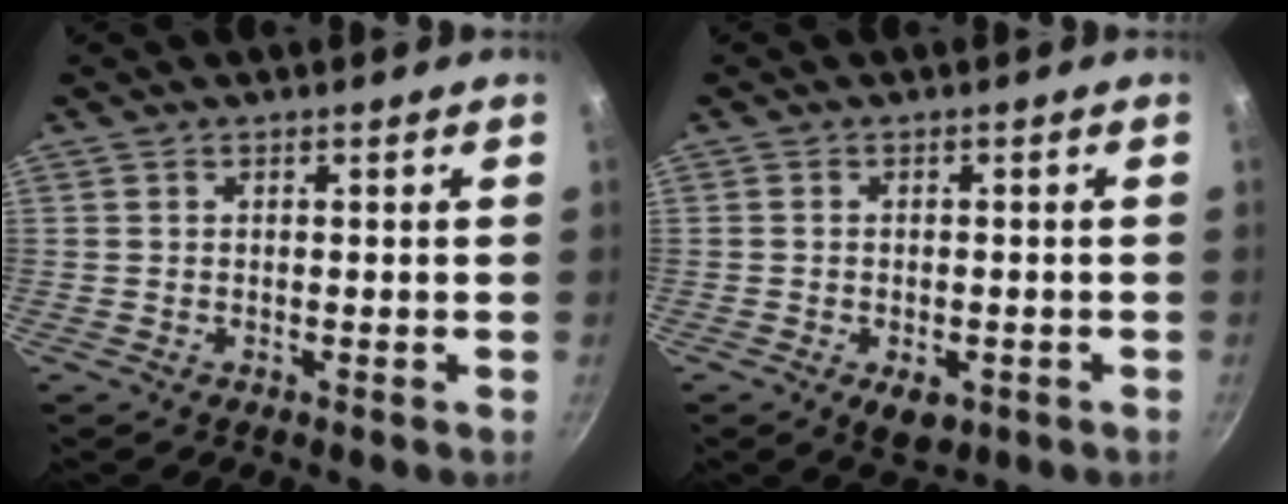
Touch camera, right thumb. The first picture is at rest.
{"total": 4.7, "force": [-1.9, 2.7, 3.3], "torque": [-0.038, 0.005, -0.019]}